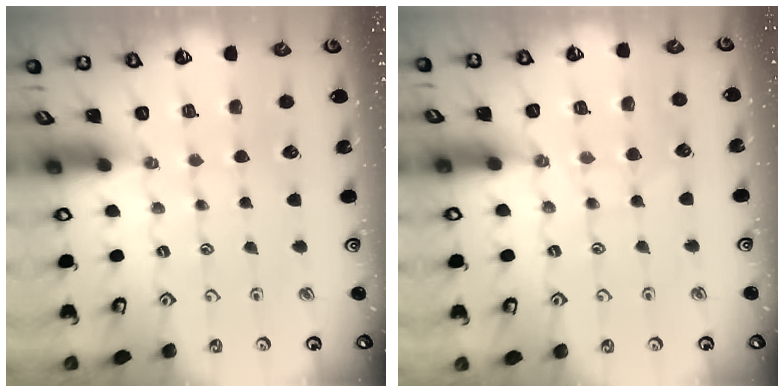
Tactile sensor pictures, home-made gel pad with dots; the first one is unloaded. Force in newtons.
{"total": 6.6, "press": 6.6, "slide": 0.6}